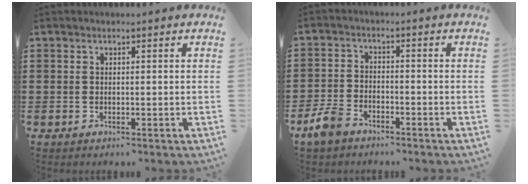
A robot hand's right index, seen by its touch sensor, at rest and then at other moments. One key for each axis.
{"total": 3.8, "fx": -2.9, "fy": 1.8, "fz": 1.6, "tx": -0.056, "ty": -0.002, "tz": -0.063}